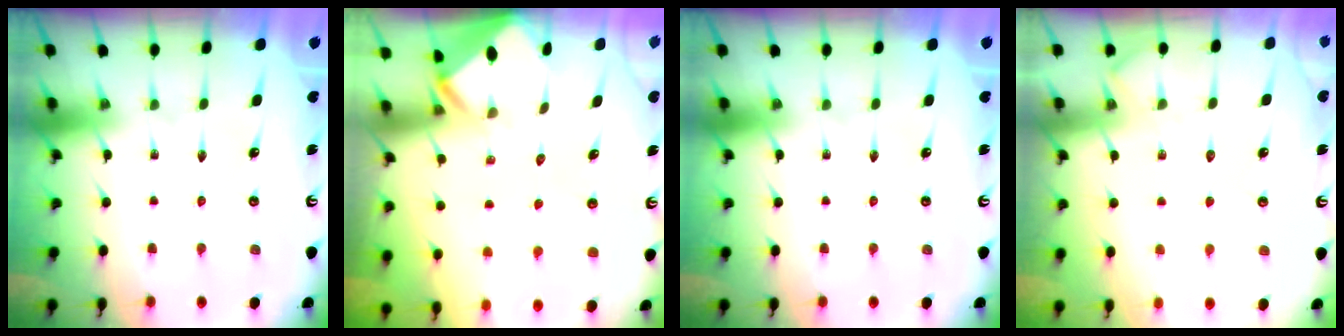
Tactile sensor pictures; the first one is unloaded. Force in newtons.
{"total": 2.5, "press": 2.5, "slide": 0.1}
{"total": 0.0}
{"total": 4.5, "press": 4.4, "slide": 0.6}